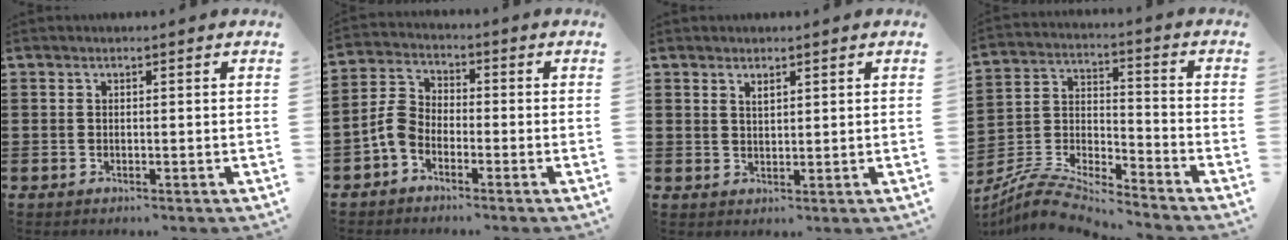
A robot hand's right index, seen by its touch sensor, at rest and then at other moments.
{"total": 4.8, "force": [-2.5, 2.9, 2.8], "torque": [-0.082, 0.003, -0.056]}
{"total": 1.3, "force": [1.1, 0.4, 0.5], "torque": [-0.011, 0.001, 0.020]}
{"total": 7.0, "force": [-6.8, 0.7, 1.8], "torque": [-0.048, -0.006, -0.138]}